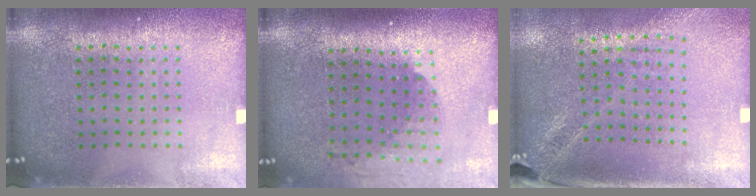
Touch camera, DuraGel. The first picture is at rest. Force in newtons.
{"total": 1.9, "press": 1.4, "slide": 1.3}
{"total": 1.9, "press": 1.6, "slide": 1.0}